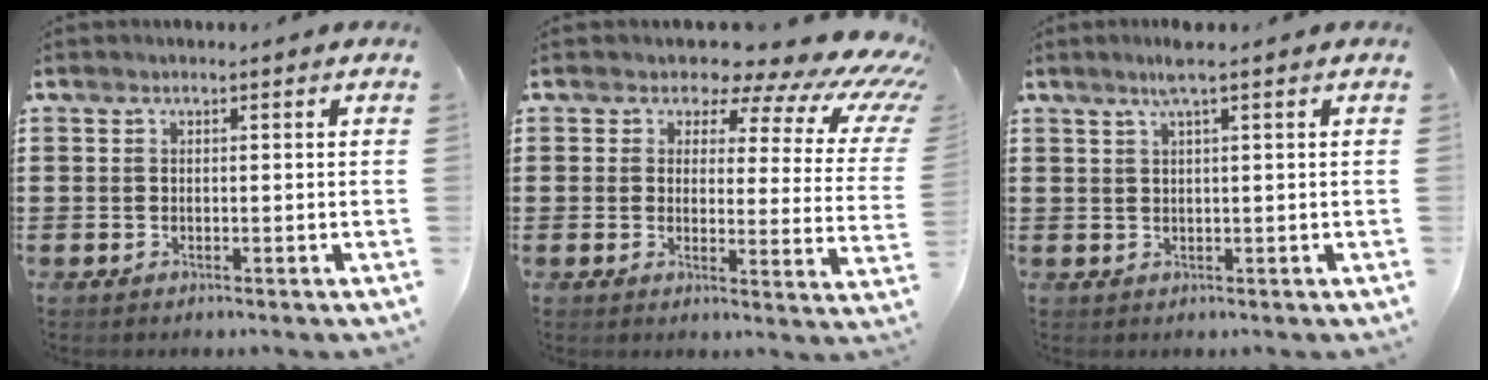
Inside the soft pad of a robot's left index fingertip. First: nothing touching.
{"total": 7.2, "force": [5.4, 3.1, 3.5], "torque": [-0.062, -0.037, 0.090]}
{"total": 2.7, "force": [1.6, -0.2, 2.2], "torque": [-0.046, 0.001, 0.027]}